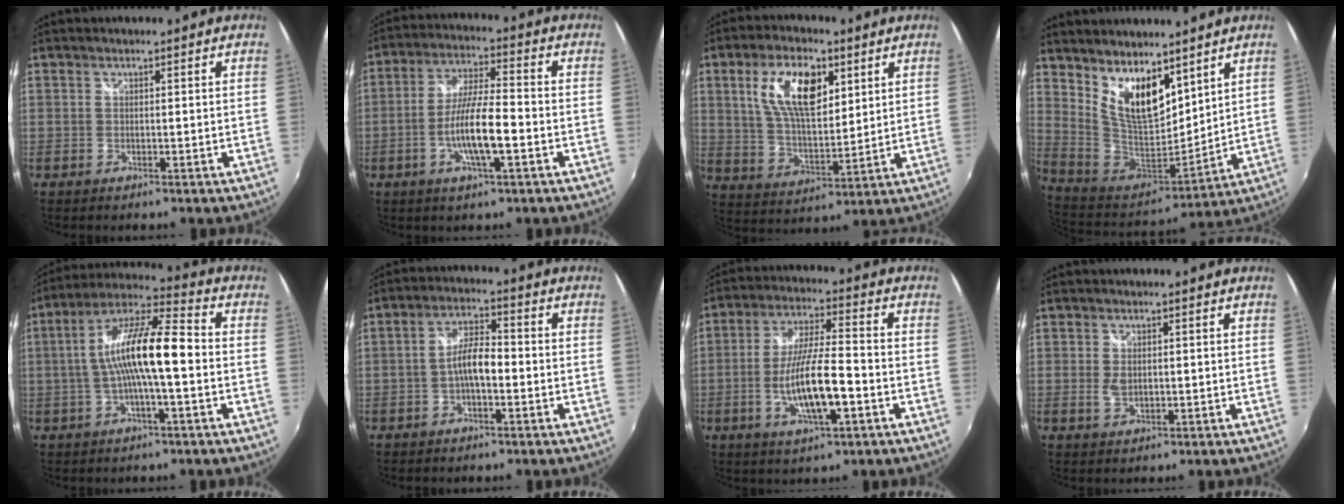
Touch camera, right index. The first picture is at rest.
{"total": 10.1, "force": [-3.3, 1.7, 9.5], "torque": [-0.182, -0.004, -0.060]}
{"total": 13.8, "force": [5.4, 6.5, 10.9], "torque": [-0.200, 0.013, 0.104]}
{"total": 14.5, "force": [8.1, 6.8, 9.9], "torque": [-0.179, -0.009, 0.166]}
{"total": 14.1, "force": [-1.2, 2.6, 13.8], "torque": [-0.255, 0.023, -0.026]}
{"total": 5.9, "force": [-1.6, 2.0, 5.3], "torque": [-0.100, 0.014, -0.028]}
{"total": 12.4, "force": [-3.8, 2.7, 11.5], "torque": [-0.221, -0.009, -0.066]}
{"total": 2.6, "force": [-0.2, 1.7, 2.0], "torque": [-0.036, -0.004, -0.002]}